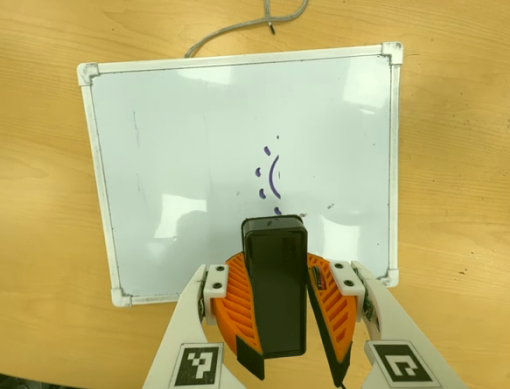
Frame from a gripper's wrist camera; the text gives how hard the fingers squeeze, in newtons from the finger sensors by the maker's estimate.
{"total": 11.7, "left": 12.2, "right": 11.3}